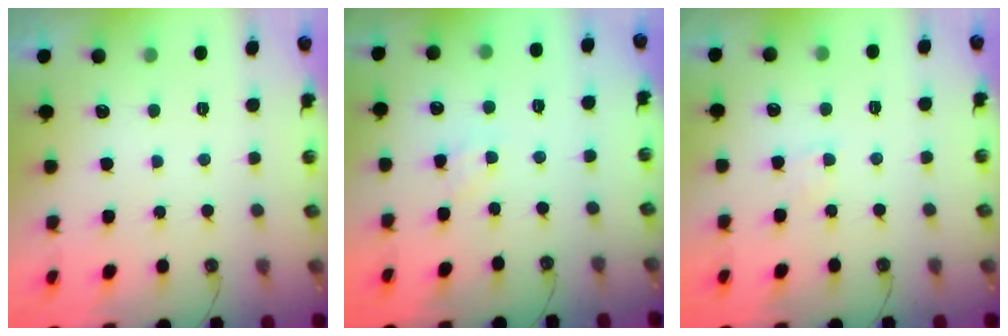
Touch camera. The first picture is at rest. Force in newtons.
{"total": 1.3, "press": 1.3, "slide": 0.2}
{"total": 4.0, "press": 3.9, "slide": 0.4}